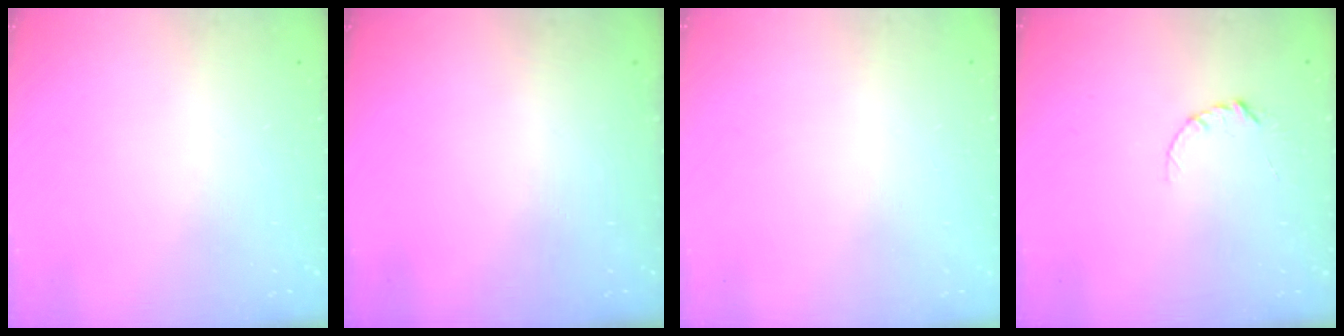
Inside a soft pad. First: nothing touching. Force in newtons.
{"total": 0.0}
{"total": 2.6, "press": 2.6, "slide": 0.2}
{"total": 3.4, "press": 3.4, "slide": 0.4}